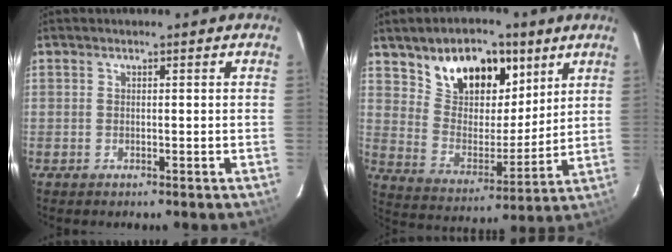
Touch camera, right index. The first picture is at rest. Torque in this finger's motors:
{"motor_torque": [1.11, 1.03, 0.45, 0.06]}